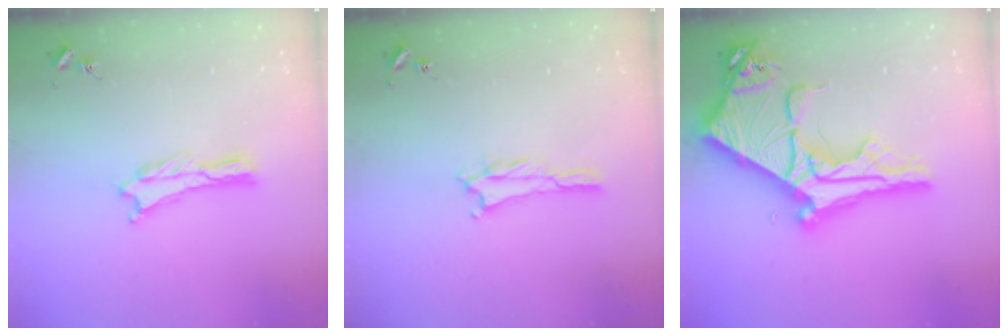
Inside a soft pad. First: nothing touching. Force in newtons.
{"total": 2.1, "press": 2.1, "slide": 0.3}
{"total": 13.5, "press": 13.4, "slide": 1.4}